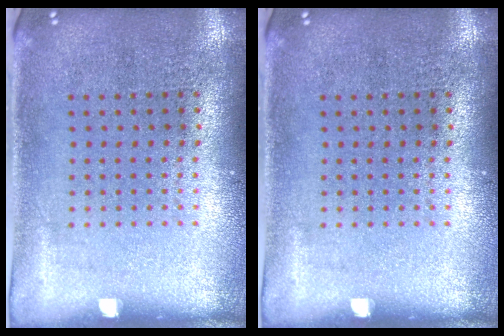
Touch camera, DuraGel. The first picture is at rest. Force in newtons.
{"total": 0.0}